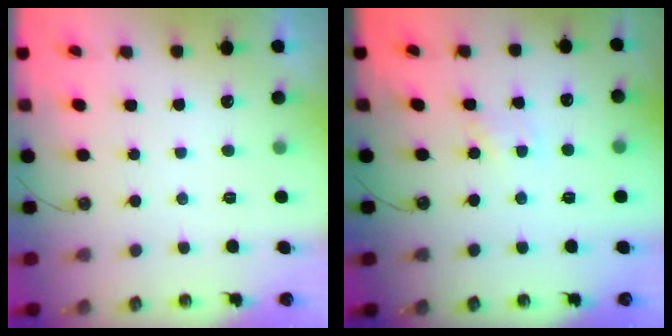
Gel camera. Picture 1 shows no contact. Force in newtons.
{"total": 2.0, "press": 2.0, "slide": 0.2}